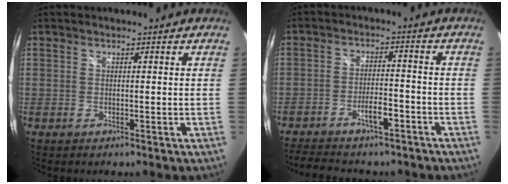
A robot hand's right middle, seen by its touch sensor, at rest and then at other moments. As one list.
[{"total": 9.5, "force": [-7.5, 3.1, 4.9], "torque": [-0.105, 0.002, -0.117]}]